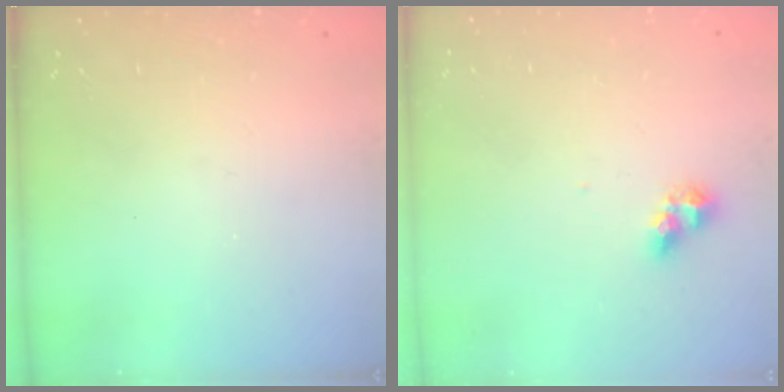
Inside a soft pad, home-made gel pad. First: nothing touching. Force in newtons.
{"total": 6.4, "press": 6.3, "slide": 0.5}